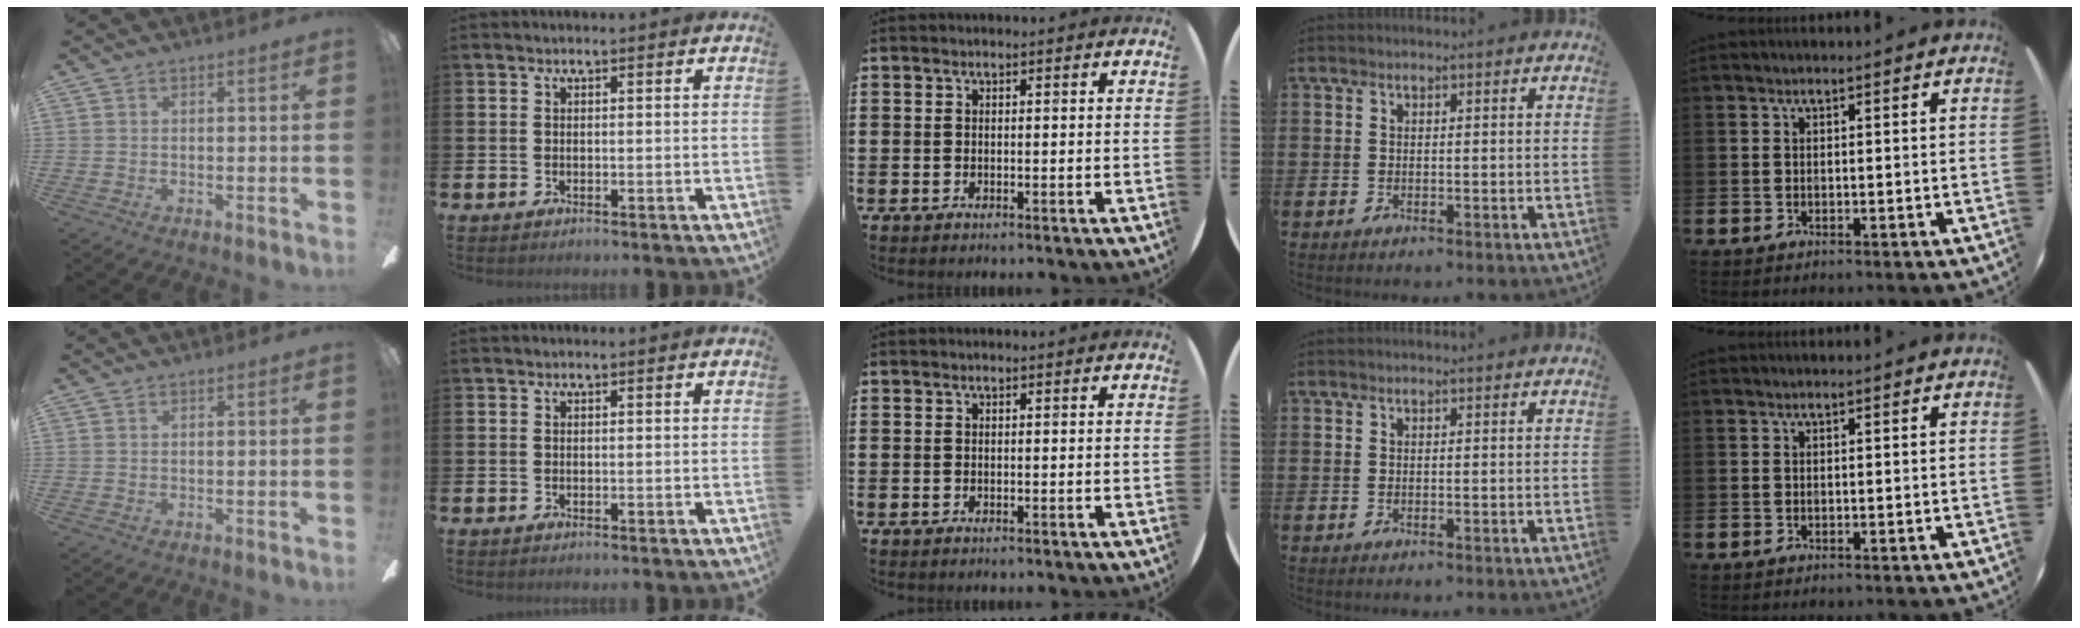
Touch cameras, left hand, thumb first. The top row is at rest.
{}